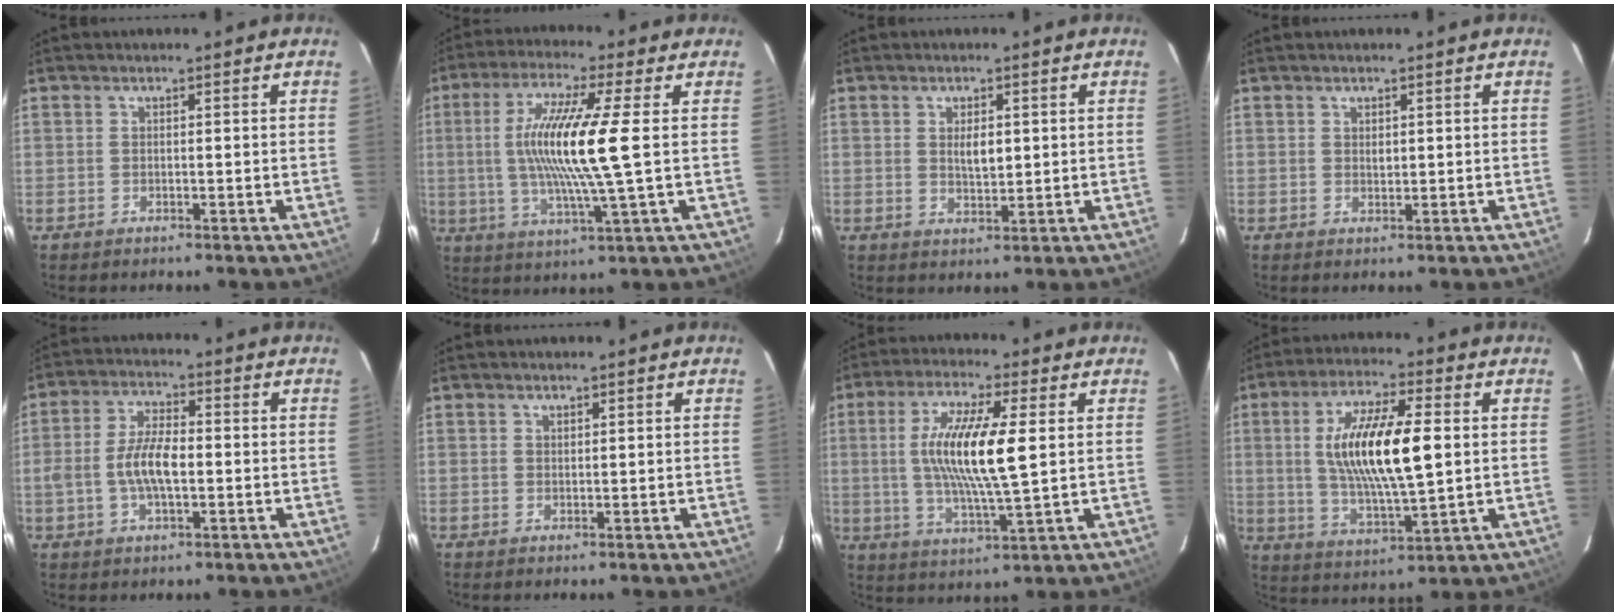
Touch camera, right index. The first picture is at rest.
{"total": 14.1, "force": [0.9, -0.1, 14.1], "torque": [-0.267, -0.007, 0.017]}
{"total": 3.5, "force": [0.7, 1.8, 3.0], "torque": [-0.049, -0.001, 0.014]}
{"total": 1.0, "force": [0.5, 0.7, 0.5], "torque": [-0.006, 0.003, 0.009]}
{"total": 7.3, "force": [-1.4, 2.5, 6.7], "torque": [-0.137, 0.007, -0.027]}
{"total": 0.7, "force": [0.6, 0.3, 0.1], "torque": [-0.001, 0.001, 0.012]}
{"total": 13.5, "force": [1.7, 2.1, 13.2], "torque": [-0.252, -0.005, 0.032]}
{"total": 15.9, "force": [2.0, 4.5, 15.2], "torque": [-0.281, 0.001, 0.042]}